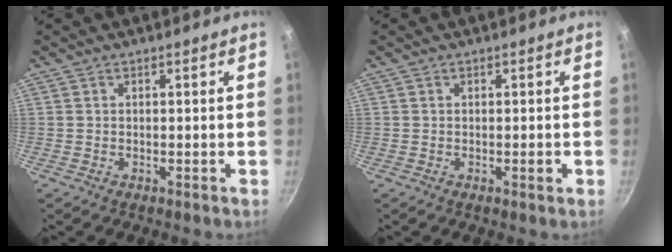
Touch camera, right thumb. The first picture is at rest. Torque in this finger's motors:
{"motor_torque": [-0.02, 0.09, 0.12, 0.57, 0.07]}